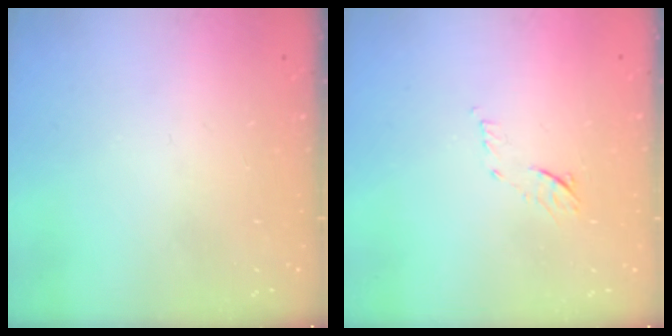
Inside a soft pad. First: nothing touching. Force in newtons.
{"total": 8.0, "press": 7.9, "slide": 1.0}